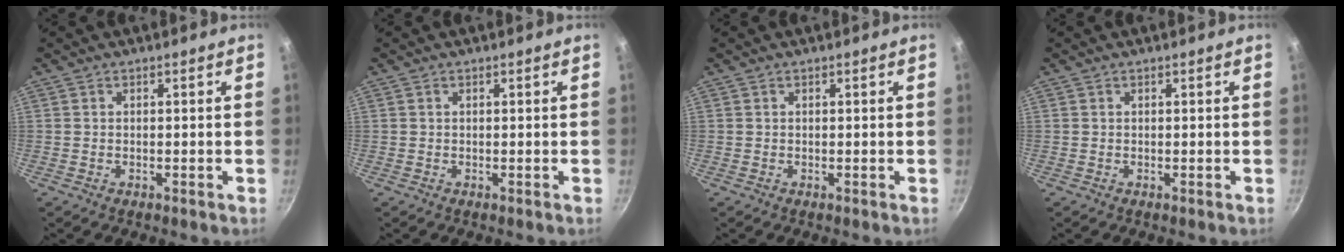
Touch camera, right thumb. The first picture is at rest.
{"total": 0.0}
{"total": 0.0}
{"total": 0.0}